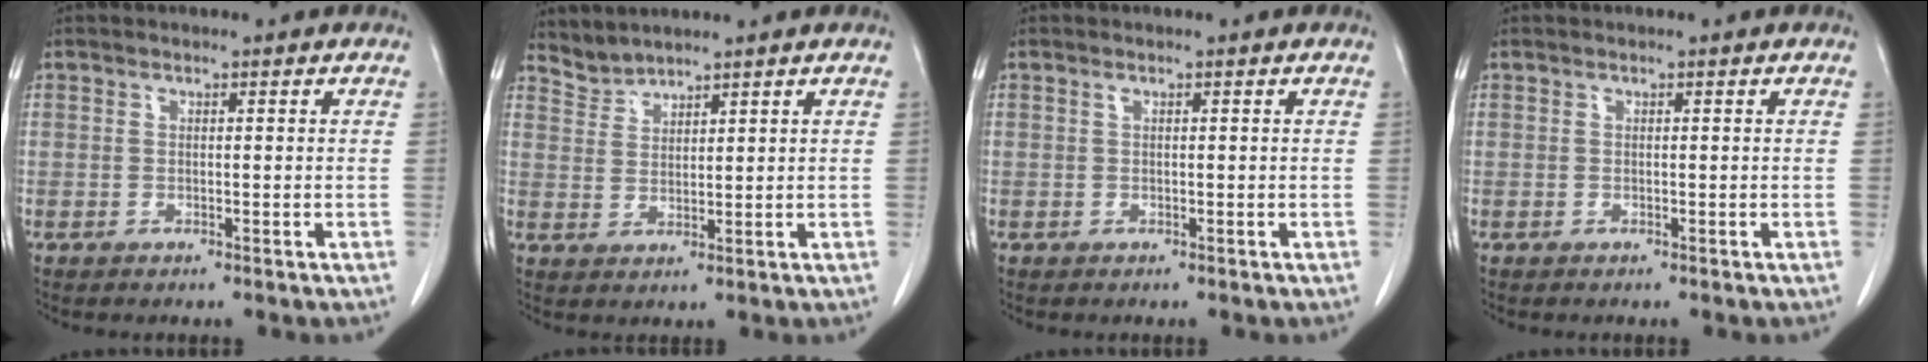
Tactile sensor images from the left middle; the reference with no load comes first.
{"total": 2.9, "force": [2.8, 0.0, -0.6], "torque": [0.009, 0.003, 0.064]}
{"total": 0.0}
{"total": 0.0}